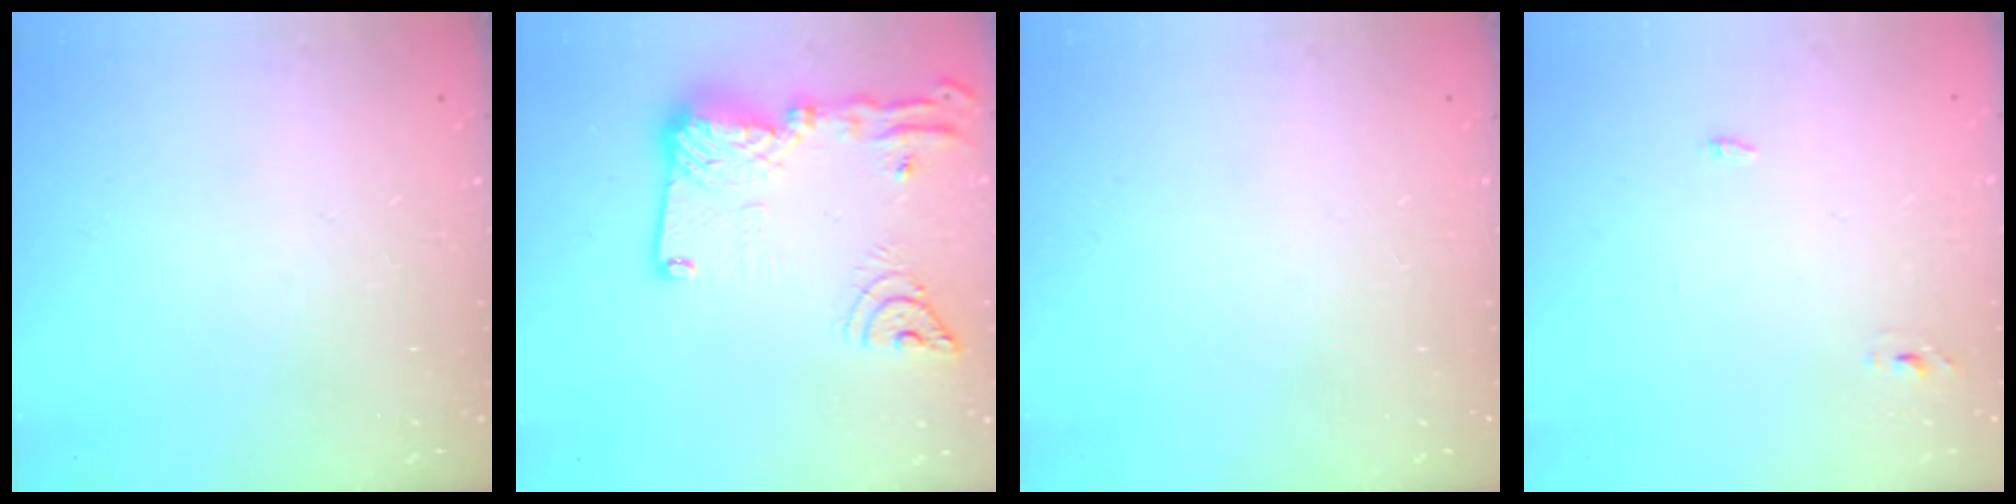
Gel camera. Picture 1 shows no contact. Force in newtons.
{"total": 20.1, "press": 19.9, "slide": 2.3}
{"total": 0.0}
{"total": 2.7, "press": 2.6, "slide": 0.8}